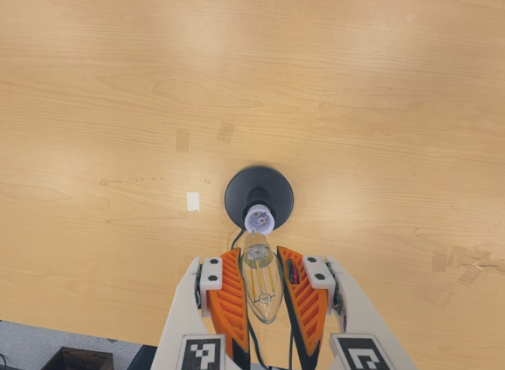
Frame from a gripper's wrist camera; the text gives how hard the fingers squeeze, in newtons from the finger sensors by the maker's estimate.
{"total": 20.5, "left": 22.8, "right": 18.2}